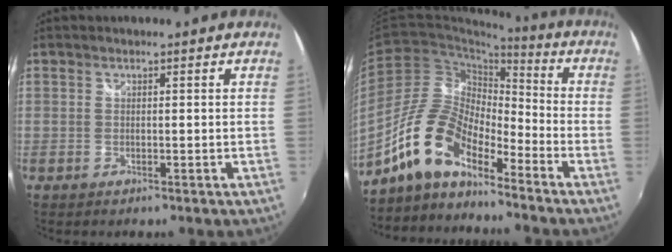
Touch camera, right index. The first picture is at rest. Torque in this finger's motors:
{"motor_torque": [0.59, -0.50, 0.55, 0.20]}